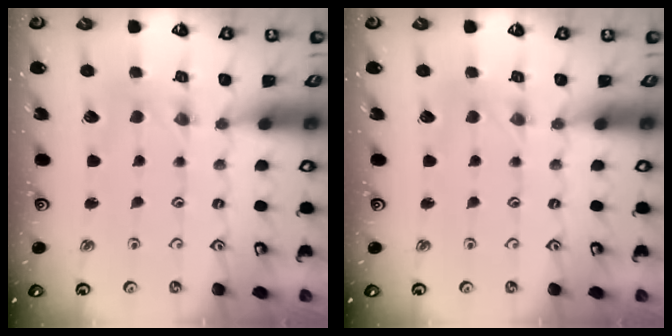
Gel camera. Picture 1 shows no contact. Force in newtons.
{"total": 0.0}